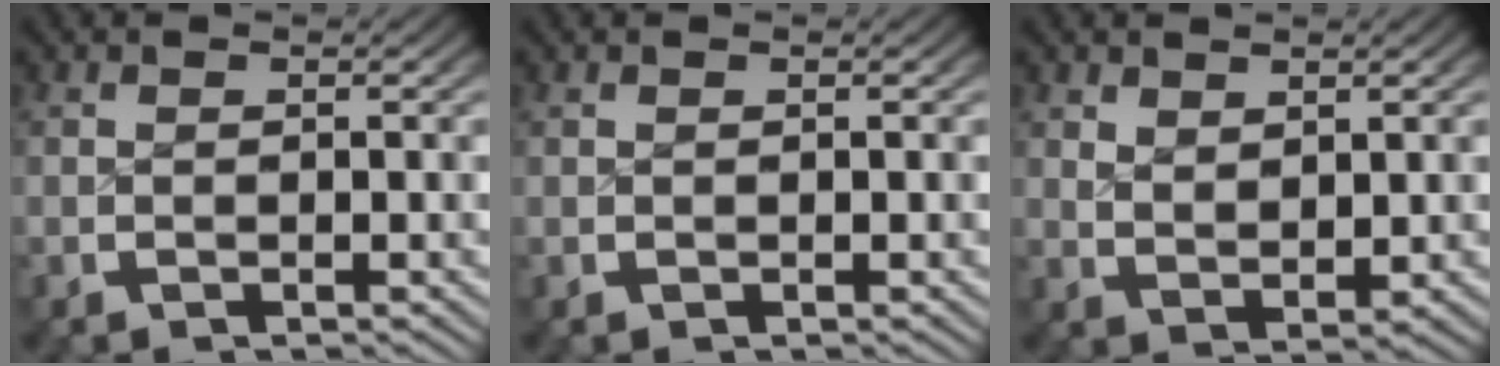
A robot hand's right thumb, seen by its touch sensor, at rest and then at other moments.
{"total": 0.0}
{"total": 1.9, "force": [1.5, 0.7, 1.0], "torque": [-0.016, -0.007, 0.040]}